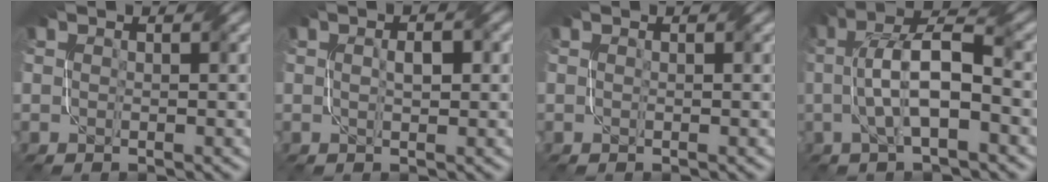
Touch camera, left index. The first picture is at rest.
{"total": 1.6, "force": [0.2, 0.7, 1.4], "torque": [-0.018, 0.006, 0.008]}
{"total": 0.0}
{"total": 7.1, "force": [-0.6, 2.2, 6.7], "torque": [-0.117, 0.022, -0.010]}